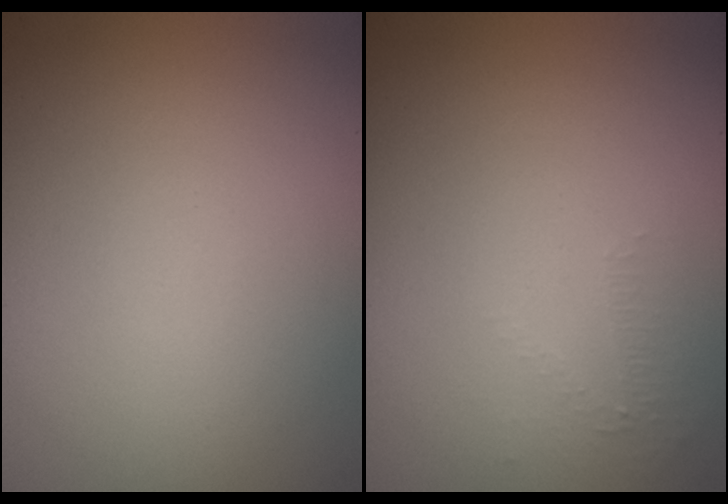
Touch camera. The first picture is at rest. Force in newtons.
{"total": 0.5, "press": 0.2, "slide": 0.5}